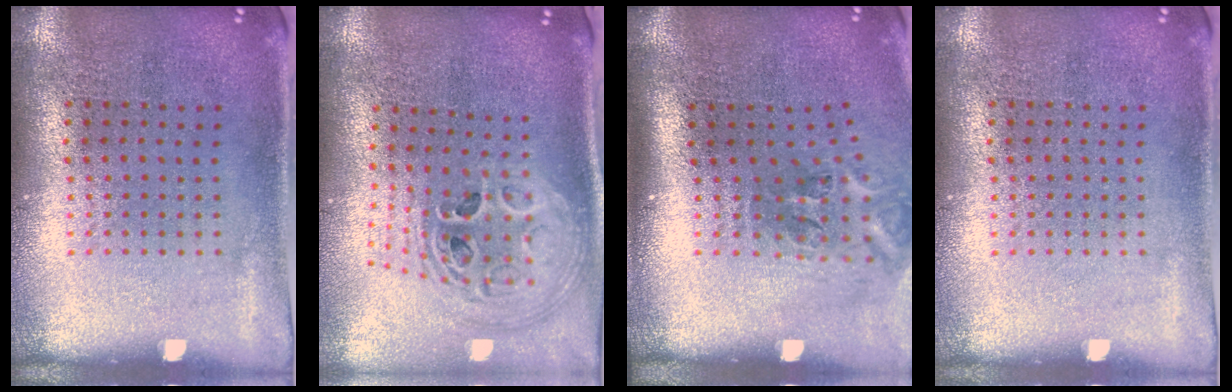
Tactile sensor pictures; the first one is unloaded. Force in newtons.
{"total": 2.7, "press": 1.9, "slide": 1.9}
{"total": 2.3, "press": 1.4, "slide": 1.8}
{"total": 0.0}